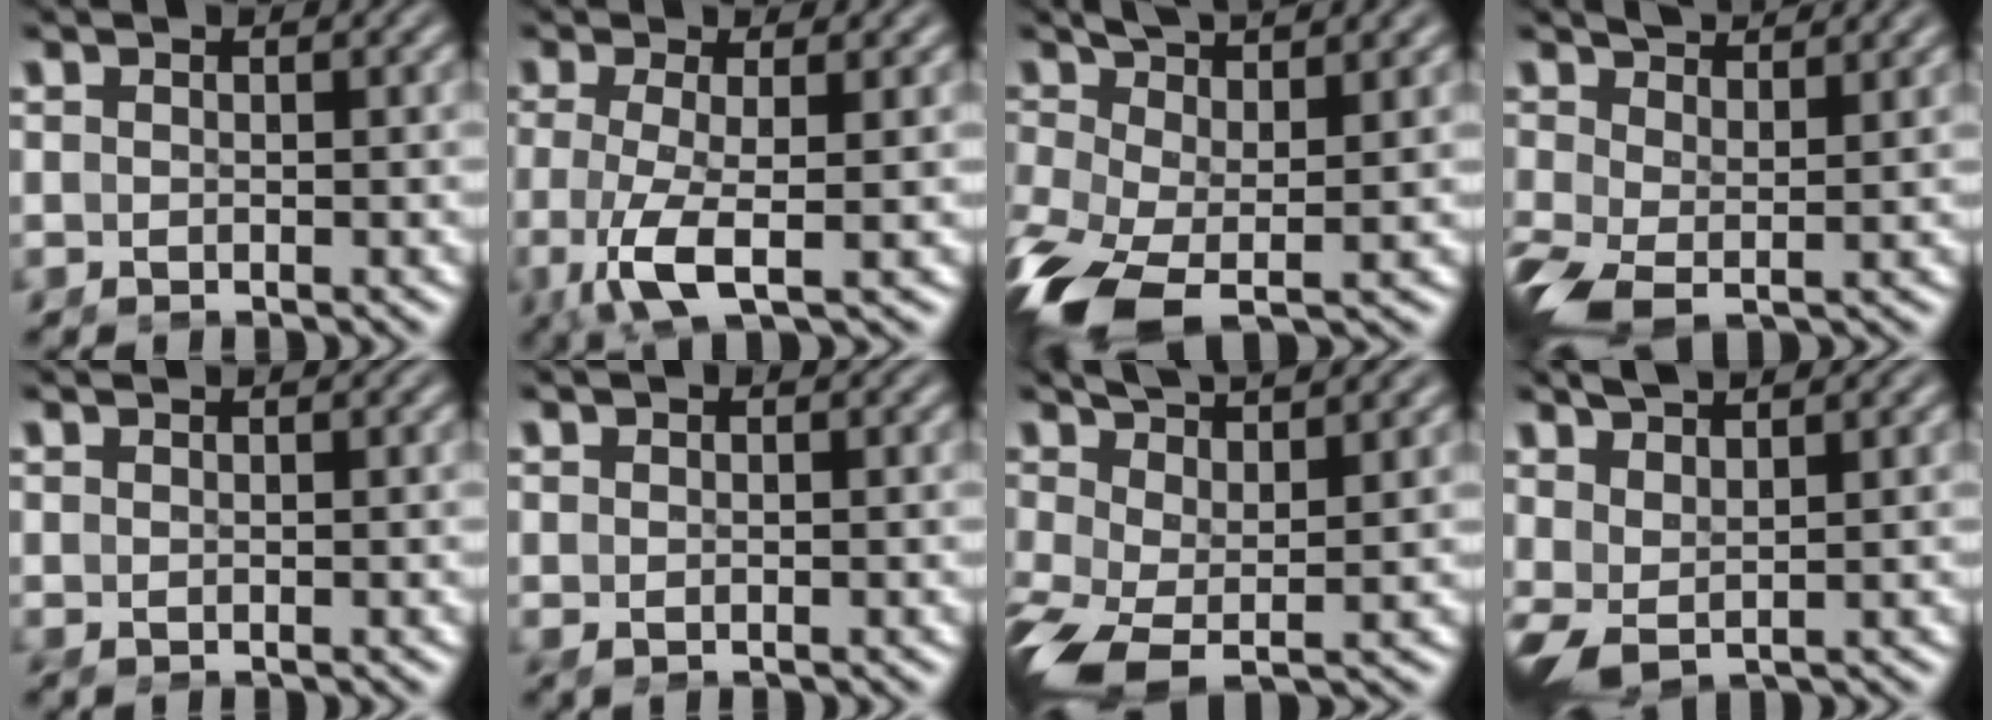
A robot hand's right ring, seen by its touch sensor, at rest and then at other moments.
{"total": 5.1, "force": [-1.4, 1.1, 4.7], "torque": [-0.108, -0.020, -0.018]}
{"total": 7.6, "force": [-1.9, 4.4, 5.9], "torque": [-0.139, -0.033, -0.023]}
{"total": 3.4, "force": [0.6, 1.6, 2.9], "torque": [-0.061, -0.011, 0.016]}
{"total": 0.7, "force": [0.4, -0.2, 0.4], "torque": [-0.005, 0.003, 0.010]}
{"total": 0.9, "force": [0.4, 0.0, 0.8], "torque": [-0.012, 0.007, 0.005]}
{"total": 7.2, "force": [0.1, 4.6, 5.5], "torque": [-0.125, -0.020, 0.003]}
{"total": 3.9, "force": [1.0, 2.7, 2.7], "torque": [-0.071, 0.001, 0.017]}